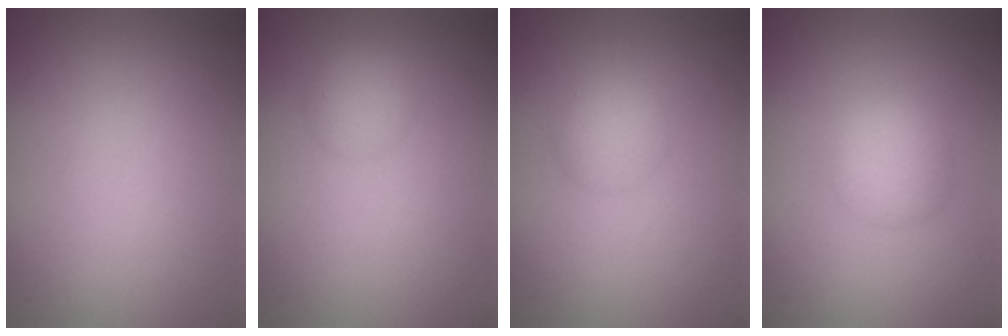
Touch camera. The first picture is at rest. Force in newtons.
{"total": 1.9, "press": 1.9, "slide": 0.0}
{"total": 2.2, "press": 2.2, "slide": 0.1}
{"total": 2.7, "press": 2.7, "slide": 0.1}